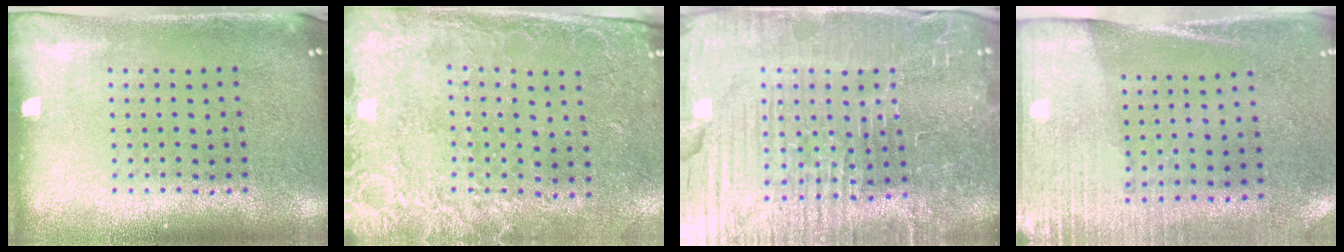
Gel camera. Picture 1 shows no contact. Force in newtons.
{"total": 2.6, "press": 2.1, "slide": 1.5}
{"total": 7.2, "press": 6.3, "slide": 3.4}
{"total": 2.7, "press": 2.4, "slide": 1.3}